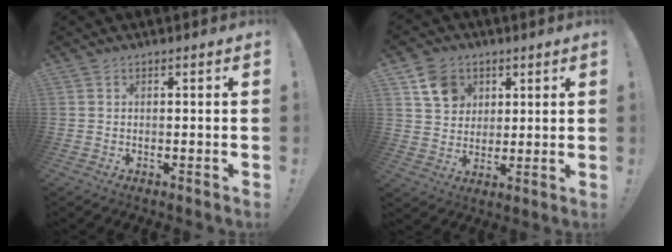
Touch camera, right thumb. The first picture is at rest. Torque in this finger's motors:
{"motor_torque": [0.20, 0.12, 0.13, -0.04, 0.06]}